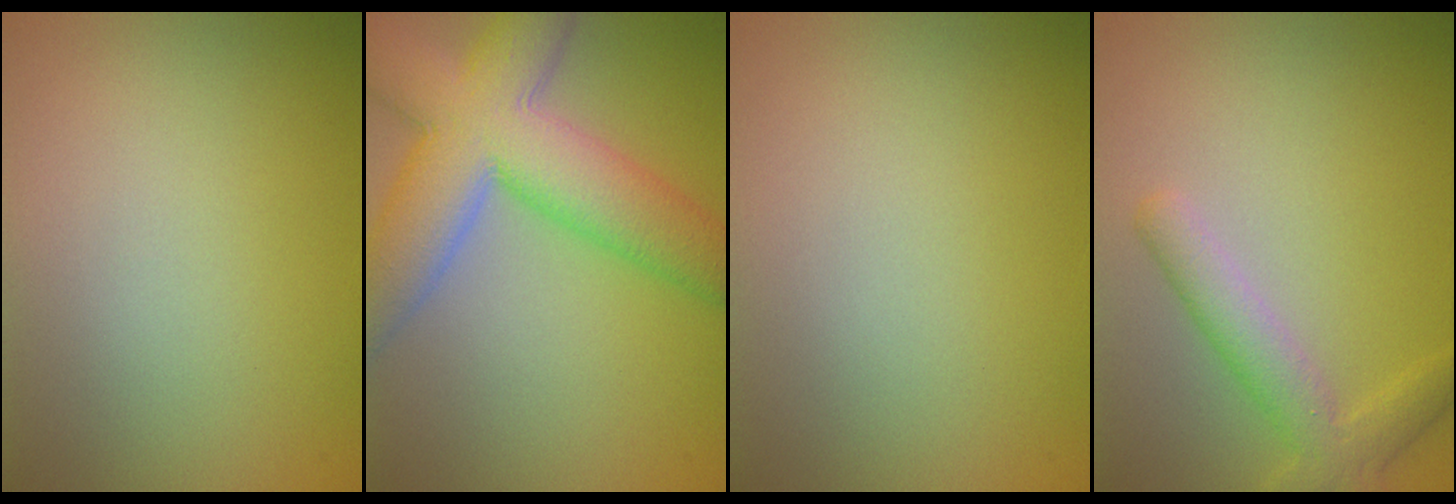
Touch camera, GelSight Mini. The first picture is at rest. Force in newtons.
{"total": 9.4, "press": 9.4, "slide": 0.7}
{"total": 0.0}
{"total": 3.4, "press": 3.4, "slide": 0.1}